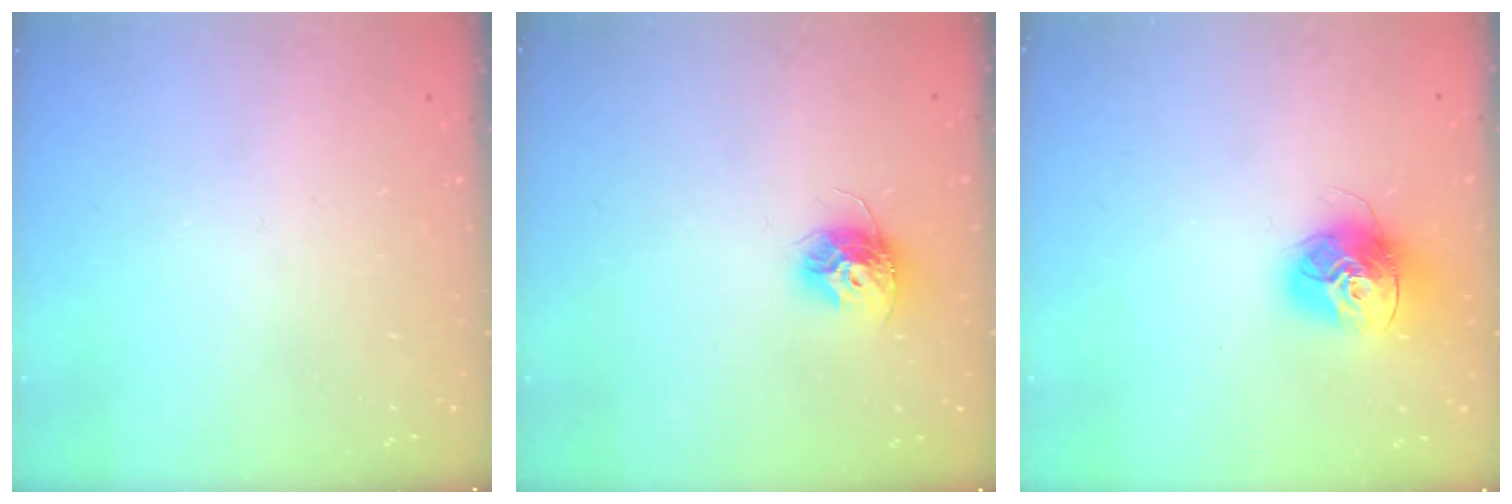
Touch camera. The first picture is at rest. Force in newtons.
{"total": 10.3, "press": 10.3, "slide": 0.7}
{"total": 14.5, "press": 14.4, "slide": 1.4}